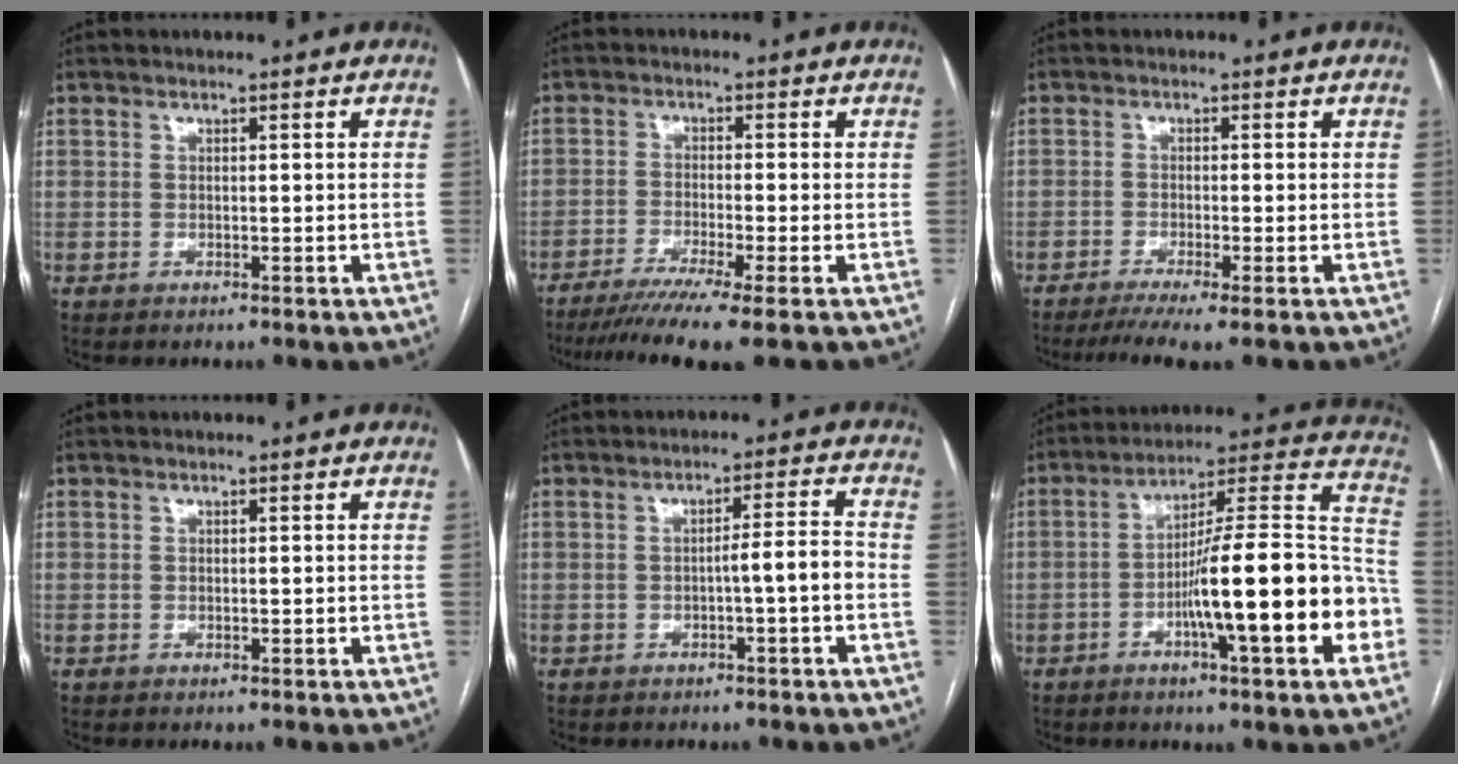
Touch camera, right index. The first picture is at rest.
{"total": 9.2, "force": [-6.9, -1.3, 6.0], "torque": [-0.088, -0.025, -0.107]}
{"total": 5.2, "force": [-3.7, -0.3, 3.7], "torque": [-0.060, -0.010, -0.062]}
{"total": 0.0}
{"total": 4.3, "force": [-1.3, -0.3, 4.1], "torque": [-0.056, 0.011, -0.020]}
{"total": 20.8, "force": [-6.0, 1.9, 19.8], "torque": [-0.247, 0.019, -0.088]}